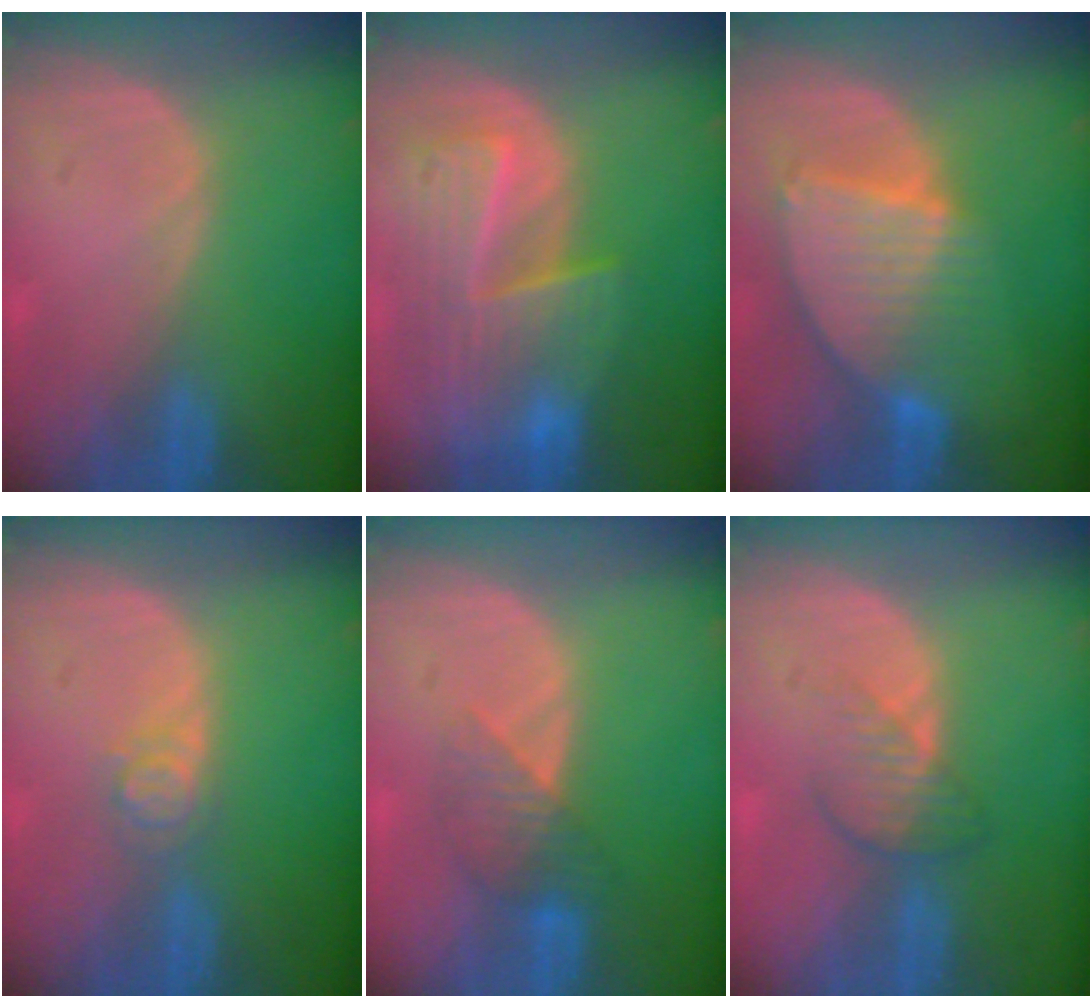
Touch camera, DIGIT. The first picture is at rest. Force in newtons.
{"total": 9.9, "press": 8.5, "slide": 5.0}
{"total": 8.6, "press": 7.5, "slide": 4.2}
{"total": 2.6, "press": 2.6, "slide": 0.3}
{"total": 4.0, "press": 3.8, "slide": 1.0}
{"total": 3.8, "press": 3.5, "slide": 1.5}